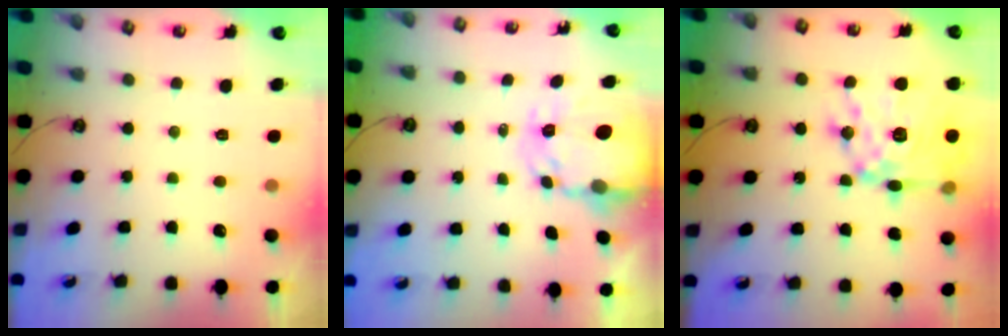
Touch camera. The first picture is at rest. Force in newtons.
{"total": 6.4, "press": 6.4, "slide": 0.6}
{"total": 21.0, "press": 20.9, "slide": 2.1}